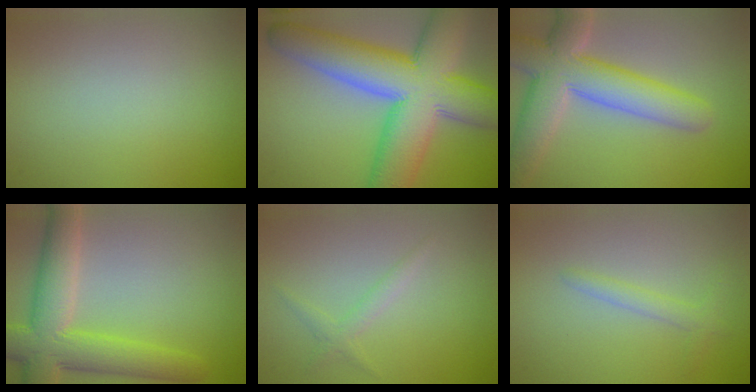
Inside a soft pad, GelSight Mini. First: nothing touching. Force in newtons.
{"total": 14.0, "press": 14.0, "slide": 0.5}
{"total": 8.1, "press": 8.1, "slide": 0.6}
{"total": 7.5, "press": 7.5, "slide": 0.4}
{"total": 1.3, "press": 1.3, "slide": 0.0}
{"total": 1.4, "press": 1.4, "slide": 0.1}